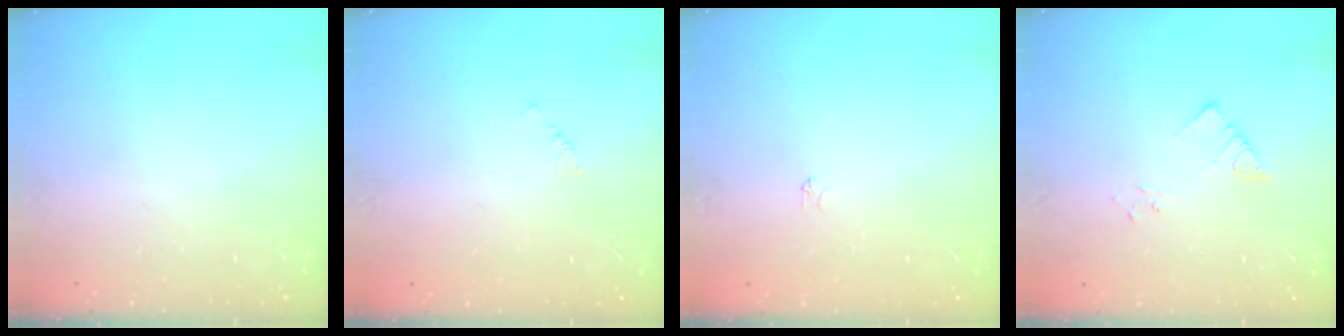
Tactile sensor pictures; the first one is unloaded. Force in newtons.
{"total": 1.2, "press": 1.2, "slide": 0.2}
{"total": 2.2, "press": 2.2, "slide": 0.3}
{"total": 2.2, "press": 2.2, "slide": 0.2}